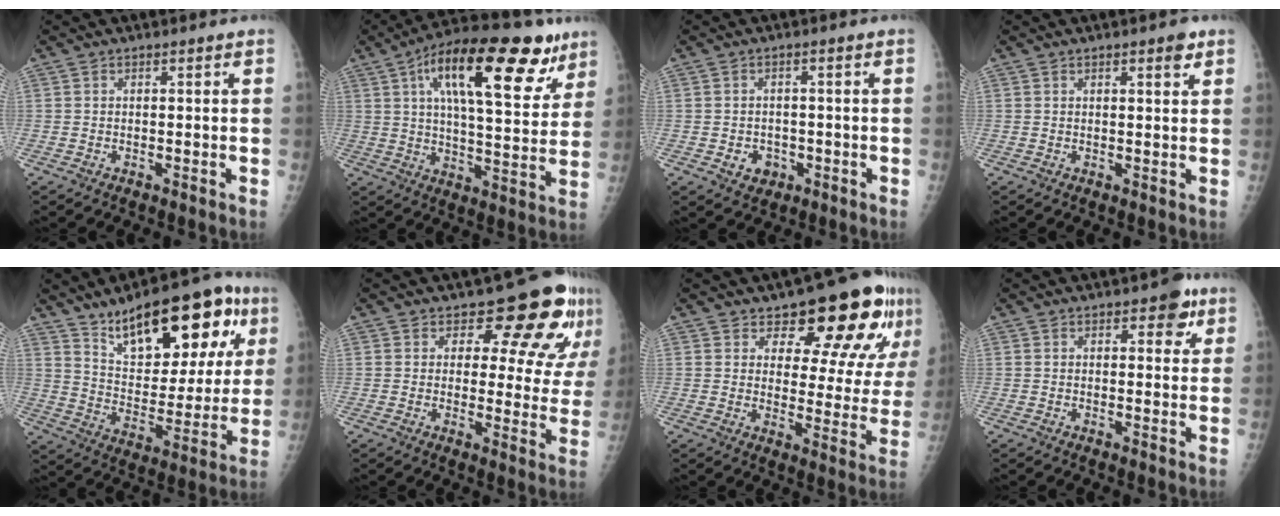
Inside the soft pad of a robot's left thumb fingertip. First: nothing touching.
{"total": 24.1, "force": [11.7, 9.2, 19.0], "torque": [-0.257, -0.011, 0.177]}
{"total": 3.6, "force": [-1.2, 3.0, 1.5], "torque": [-0.006, 0.006, -0.010]}
{"total": 2.5, "force": [1.5, 0.6, 1.9], "torque": [-0.021, -0.007, 0.018]}
{"total": 23.4, "force": [12.5, 9.7, 17.3], "torque": [-0.214, -0.034, 0.200]}
{"total": 13.3, "force": [8.7, 6.3, 7.7], "torque": [-0.045, -0.054, 0.091]}
{"total": 17.2, "force": [10.8, 7.2, 11.2], "torque": [-0.101, -0.065, 0.136]}
{"total": 4.8, "force": [2.5, 2.6, 3.2], "torque": [-0.013, -0.007, 0.023]}